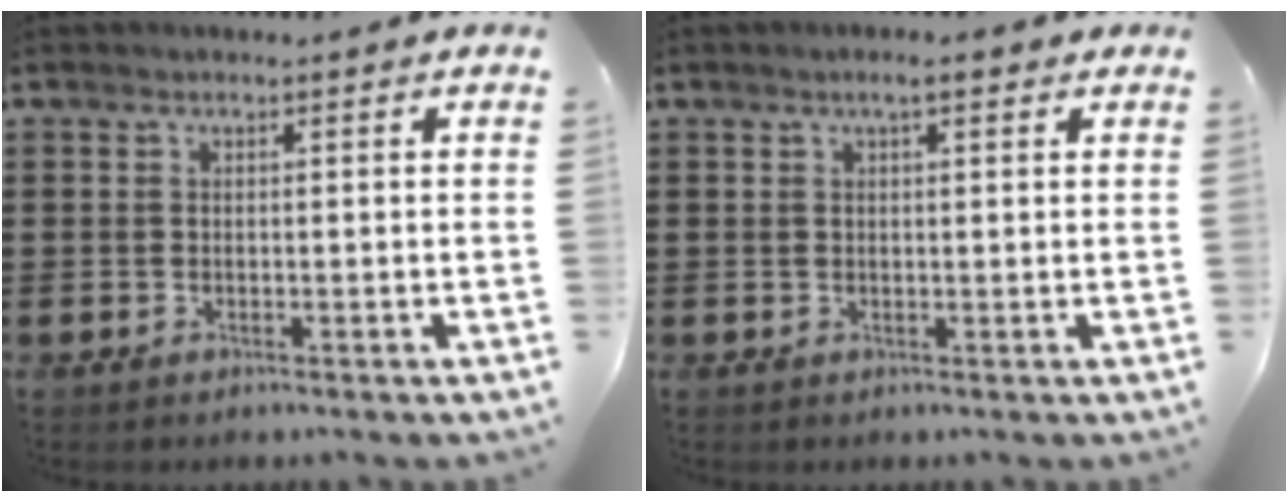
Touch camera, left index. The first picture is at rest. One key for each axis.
{"total": 2.5, "fx": 1.4, "fy": 0.4, "fz": 2.0, "tx": -0.040, "ty": 0.005, "tz": 0.024}